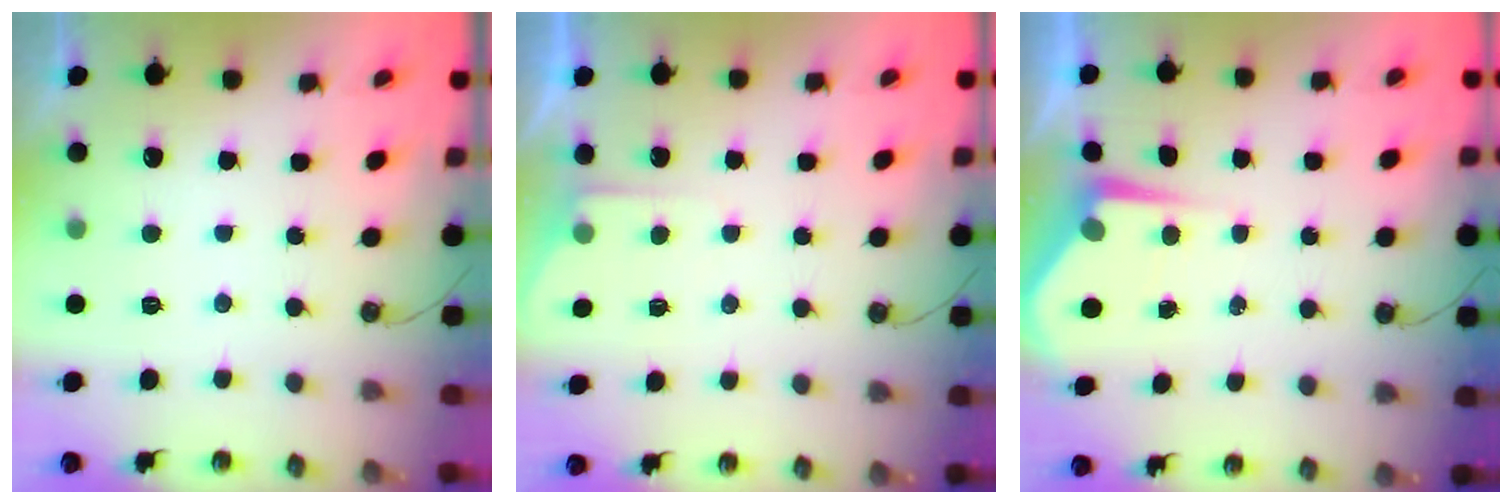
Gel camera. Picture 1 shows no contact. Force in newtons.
{"total": 3.7, "press": 3.6, "slide": 0.5}
{"total": 5.0, "press": 4.9, "slide": 0.7}